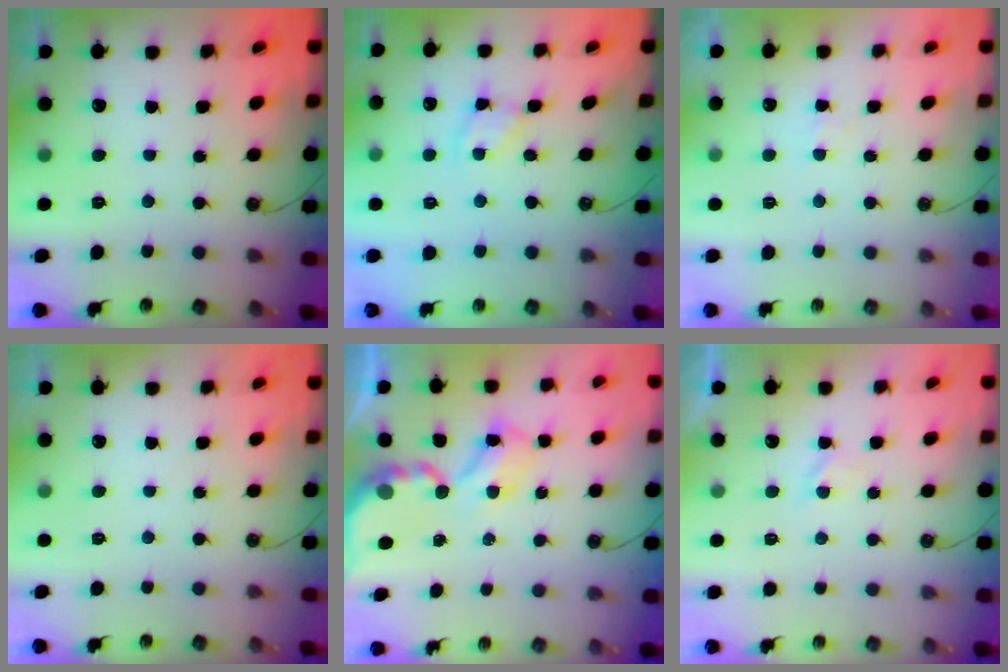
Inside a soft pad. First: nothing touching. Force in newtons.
{"total": 2.9, "press": 2.9, "slide": 0.1}
{"total": 2.9, "press": 2.9, "slide": 0.5}
{"total": 0.0}
{"total": 5.5, "press": 5.5, "slide": 0.3}
{"total": 0.9, "press": 0.9, "slide": 0.1}